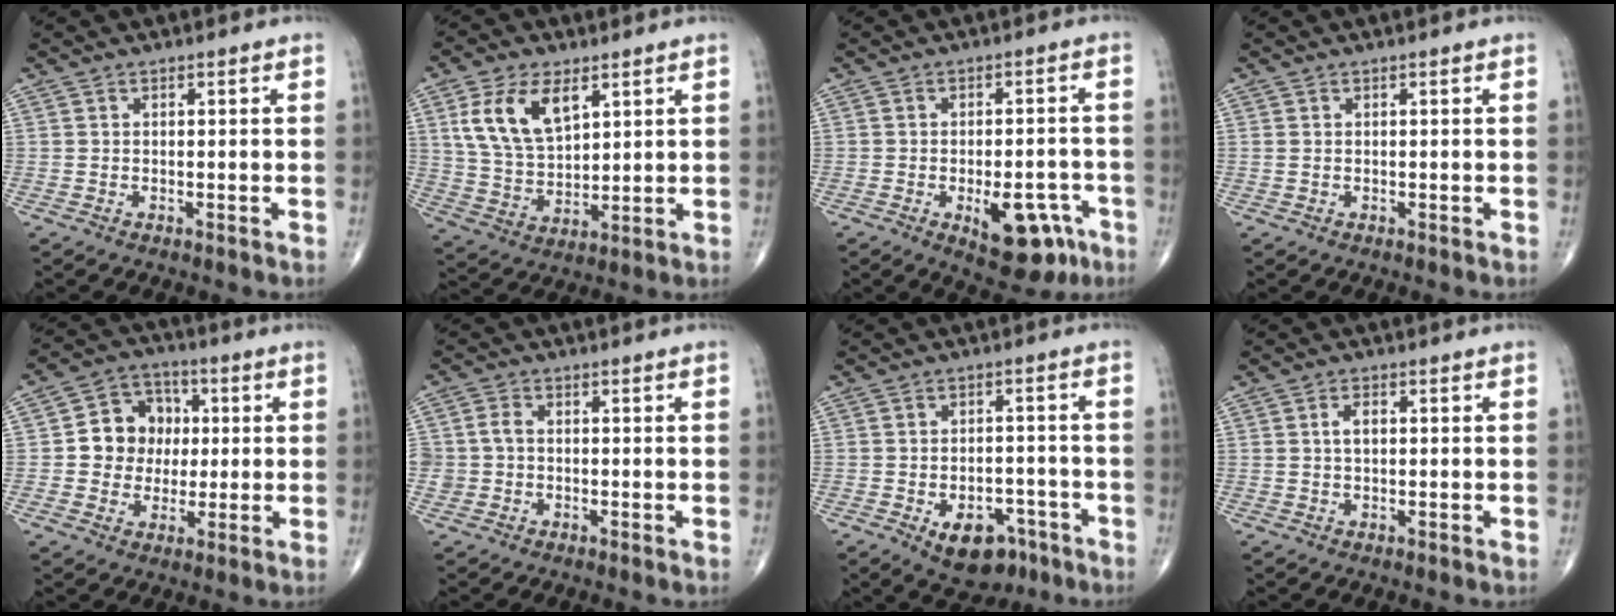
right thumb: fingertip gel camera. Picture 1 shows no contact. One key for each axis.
{"total": 12.5, "fx": 5.3, "fy": 7.0, "fz": 8.9, "tx": -0.157, "ty": -0.018, "tz": 0.110}
{"total": 11.1, "fx": -4.4, "fy": 5.5, "fz": 8.6, "tx": -0.093, "ty": 0.016, "tz": -0.049}
{"total": 0.6, "fx": 0.1, "fy": 0.4, "fz": 0.3, "tx": -0.007, "ty": 0.006, "tz": 0.004}
{"total": 10.7, "fx": 0.6, "fy": 9.5, "fz": 4.9, "tx": -0.031, "ty": 0.017, "tz": 0.004}
{"total": 3.8, "fx": -0.3, "fy": 3.2, "fz": 2.1, "tx": -0.038, "ty": 0.012, "tz": -0.005}
{"total": 9.7, "fx": -5.0, "fy": 6.1, "fz": 5.7, "tx": -0.060, "ty": 0.030, "tz": -0.063}
{"total": 2.7, "fx": 0.4, "fy": 1.6, "fz": 2.1, "tx": -0.037, "ty": 0.007, "tz": 0.008}